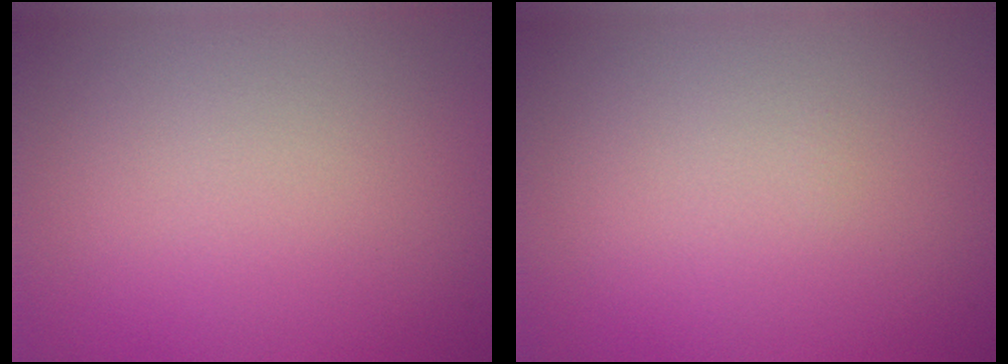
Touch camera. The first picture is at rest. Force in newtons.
{"total": 0.0}